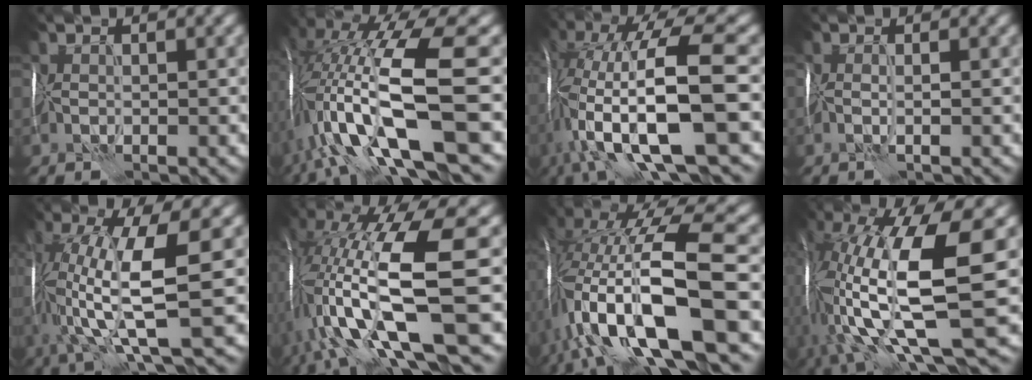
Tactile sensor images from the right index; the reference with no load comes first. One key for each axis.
{"total": 15.0, "fx": -2.6, "fy": 4.4, "fz": 14.1, "tx": -0.264, "ty": 0.008, "tz": -0.030}
{"total": 15.2, "fx": -3.1, "fy": 4.5, "fz": 14.2, "tx": -0.254, "ty": 0.003, "tz": -0.046}
{"total": 0.8, "fx": -0.2, "fy": -0.1, "fz": 0.7, "tx": -0.011, "ty": -0.003, "tz": -0.004}
{"total": 11.6, "fx": 0.3, "fy": 3.3, "fz": 11.1, "tx": -0.206, "ty": -0.010, "tz": 0.012}
{"total": 15.6, "fx": -1.3, "fy": 4.4, "fz": 14.9, "tx": -0.293, "ty": 0.000, "tz": -0.003}
{"total": 15.6, "fx": -4.3, "fy": 5.1, "fz": 14.1, "tx": -0.253, "ty": 0.002, "tz": -0.067}
{"total": 15.7, "fx": 0.2, "fy": 5.2, "fz": 14.8, "tx": -0.305, "ty": -0.010, "tz": 0.025}